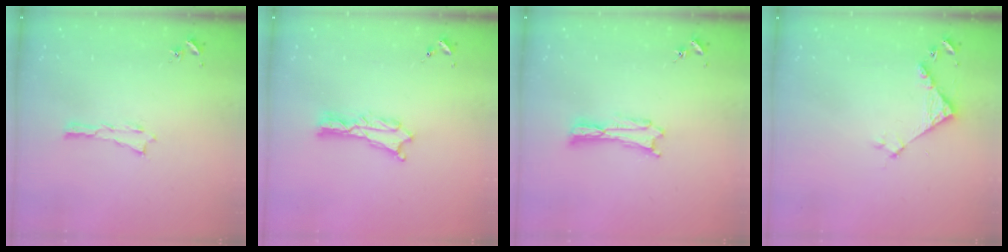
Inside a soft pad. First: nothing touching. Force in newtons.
{"total": 1.8, "press": 1.7, "slide": 0.2}
{"total": 0.5, "press": 0.5, "slide": 0.2}
{"total": 4.0, "press": 4.0, "slide": 0.3}